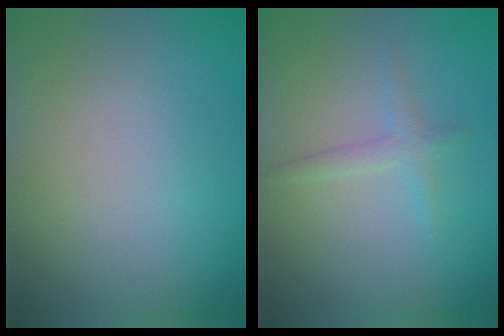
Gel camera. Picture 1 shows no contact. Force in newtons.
{"total": 1.3, "press": 1.3, "slide": 0.1}